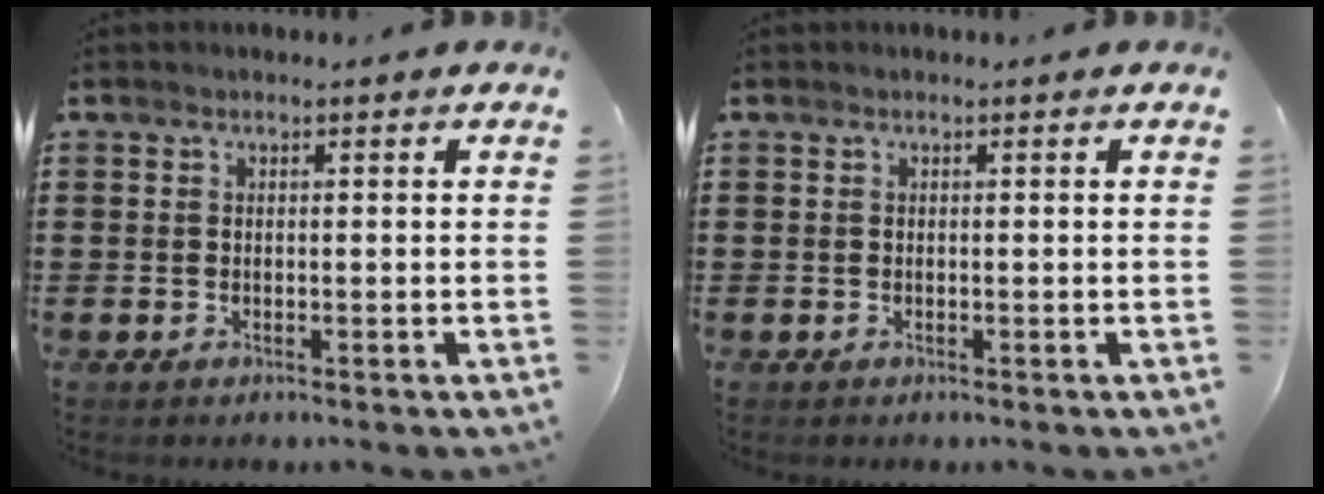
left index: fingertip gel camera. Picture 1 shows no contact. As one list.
[{"total": 0.0}]